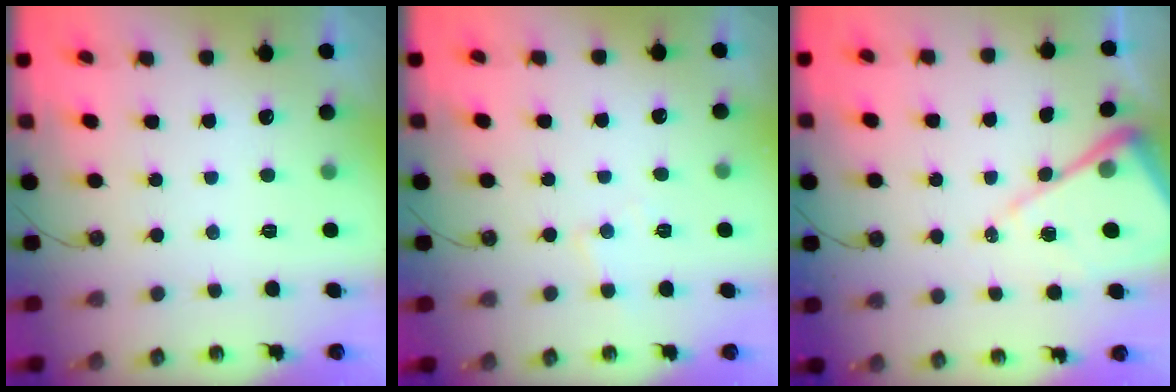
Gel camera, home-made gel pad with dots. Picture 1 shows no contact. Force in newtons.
{"total": 4.4, "press": 4.4, "slide": 0.6}
{"total": 11.6, "press": 11.5, "slide": 1.5}